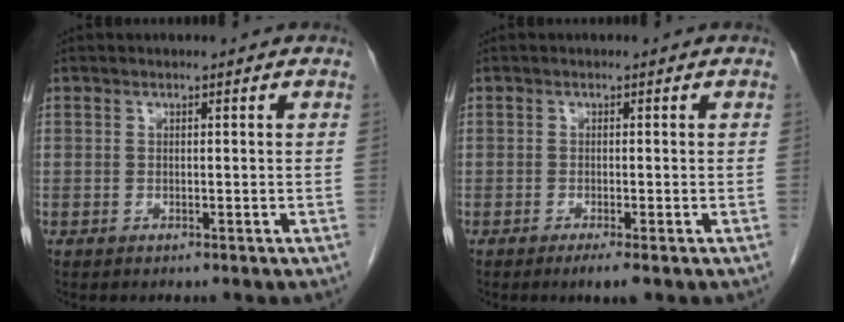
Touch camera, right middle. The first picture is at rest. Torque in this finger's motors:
{"motor_torque": [0.49, -0.31, 0.09, 0.02]}